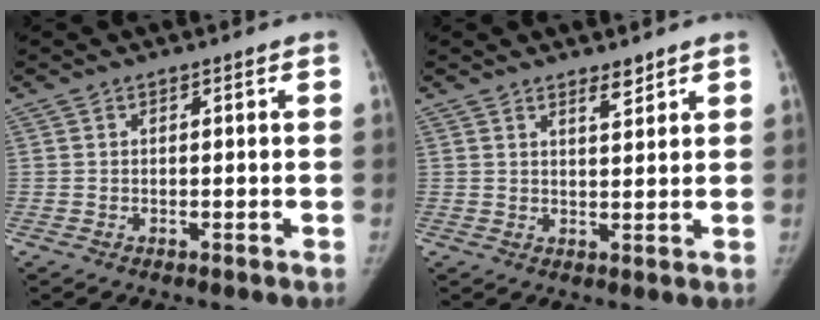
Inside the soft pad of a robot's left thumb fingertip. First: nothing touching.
{"total": 2.8, "force": [2.2, 0.8, 1.5], "torque": [-0.016, -0.020, 0.038]}